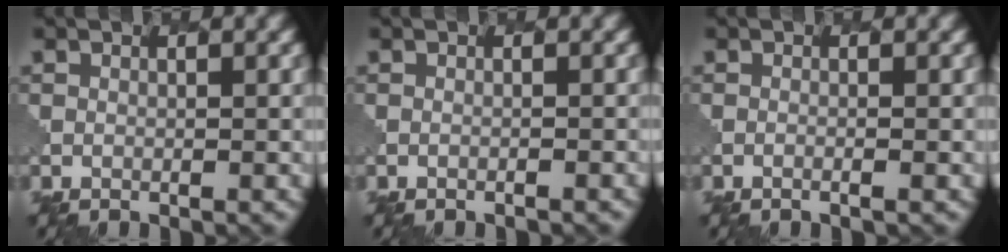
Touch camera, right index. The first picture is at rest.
{"total": 0.6, "force": [-0.5, 0.1, 0.2], "torque": [0.002, -0.002, -0.016]}
{"total": 0.7, "force": [-0.3, 0.2, 0.6], "torque": [-0.006, -0.001, -0.010]}